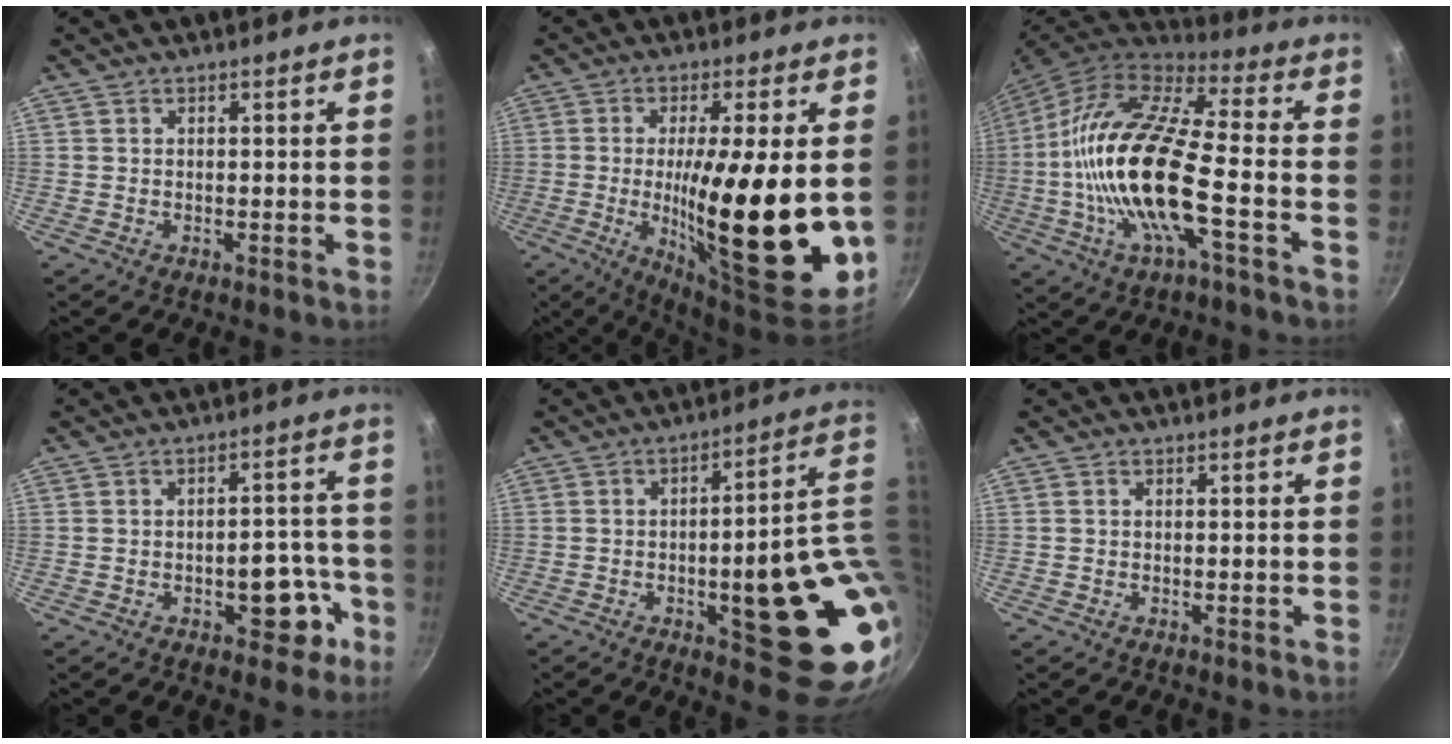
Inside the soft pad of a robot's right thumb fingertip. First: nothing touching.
{"total": 22.0, "force": [-0.9, 5.1, 21.3], "torque": [-0.331, -0.016, -0.009]}
{"total": 21.4, "force": [-3.8, 6.9, 19.9], "torque": [-0.385, 0.030, -0.091]}
{"total": 8.6, "force": [-3.7, 4.8, 6.1], "torque": [-0.034, 0.037, -0.042]}
{"total": 21.4, "force": [-0.9, 6.2, 20.5], "torque": [-0.222, -0.002, -0.003]}
{"total": 0.0}